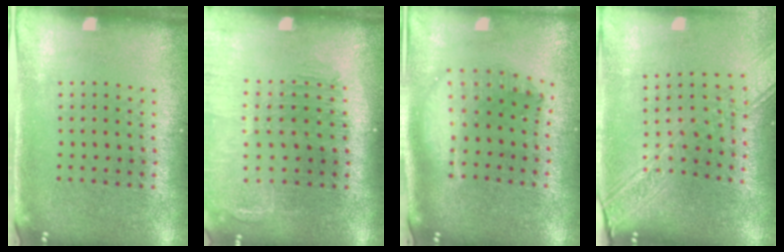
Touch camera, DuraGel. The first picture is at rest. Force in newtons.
{"total": 1.4, "press": 1.4, "slide": 0.1}
{"total": 2.1, "press": 1.6, "slide": 1.3}
{"total": 2.7, "press": 2.1, "slide": 1.6}